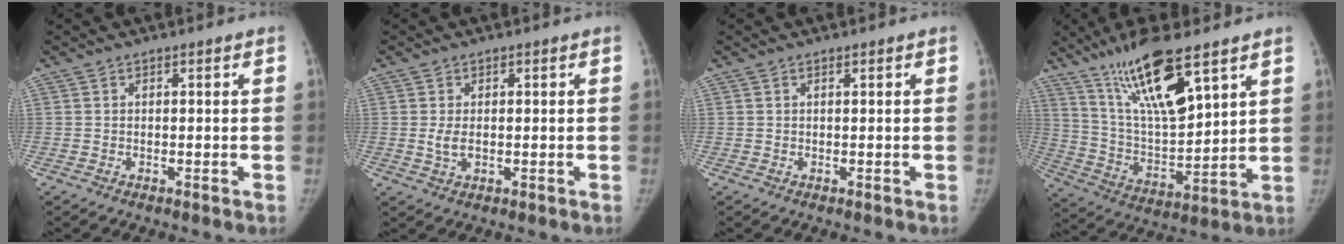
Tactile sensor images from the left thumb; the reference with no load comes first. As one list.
[{"total": 2.7, "force": [0.0, 1.6, 2.2], "torque": [-0.045, -0.006, 0.003]}, {"total": 0.0}, {"total": 17.6, "force": [11.1, 4.5, 12.9], "torque": [-0.219, -0.053, 0.220]}]